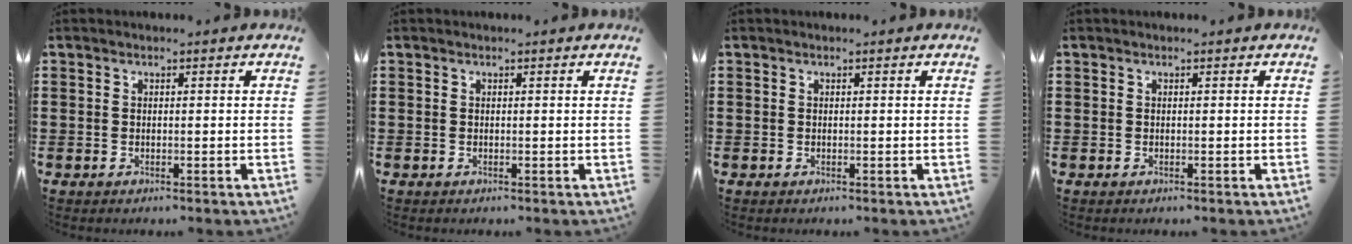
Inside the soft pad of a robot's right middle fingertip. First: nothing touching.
{"total": 0.0}
{"total": 0.0}
{"total": 0.0}